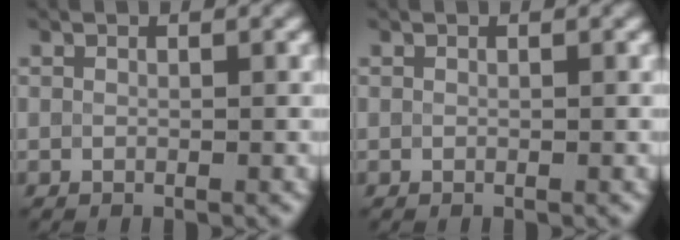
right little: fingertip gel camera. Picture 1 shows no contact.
{"total": 0.0}